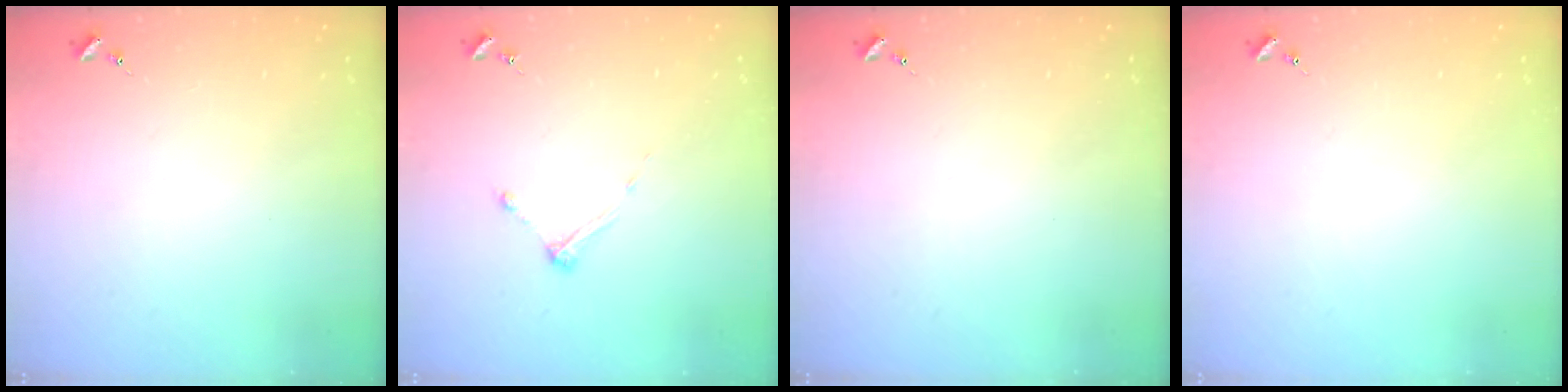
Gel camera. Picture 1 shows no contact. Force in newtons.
{"total": 4.9, "press": 4.9, "slide": 0.7}
{"total": 0.0}
{"total": 0.0}